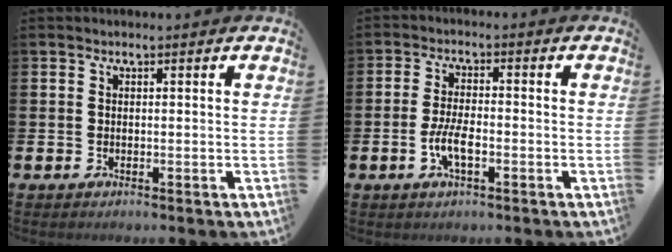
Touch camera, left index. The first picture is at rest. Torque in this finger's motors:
{"motor_torque": [0.88, 0.33, 0.14, 0.18]}